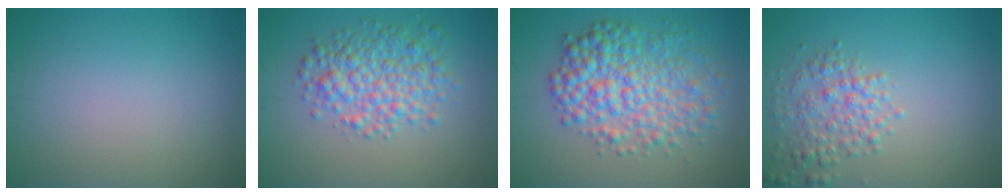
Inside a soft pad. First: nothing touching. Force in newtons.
{"total": 5.1, "press": 5.1, "slide": 0.1}
{"total": 7.1, "press": 7.1, "slide": 0.1}
{"total": 3.3, "press": 3.3, "slide": 0.2}